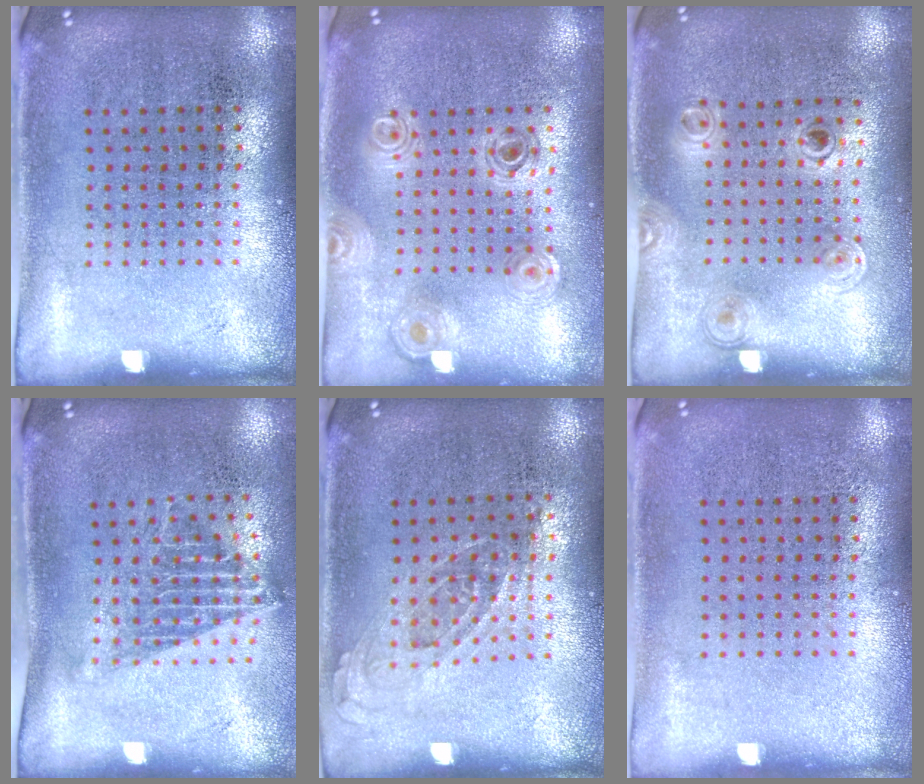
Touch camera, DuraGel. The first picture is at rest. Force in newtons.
{"total": 0.8, "press": 0.8, "slide": 0.1}
{"total": 1.1, "press": 0.9, "slide": 0.6}
{"total": 1.4, "press": 1.1, "slide": 0.9}
{"total": 0.8, "press": 0.8, "slide": 0.3}
{"total": 0.0}